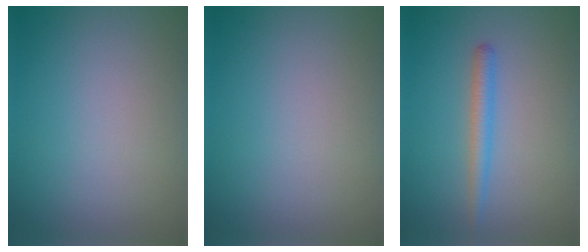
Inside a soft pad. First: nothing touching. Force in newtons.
{"total": 0.0}
{"total": 1.9, "press": 1.9, "slide": 0.0}